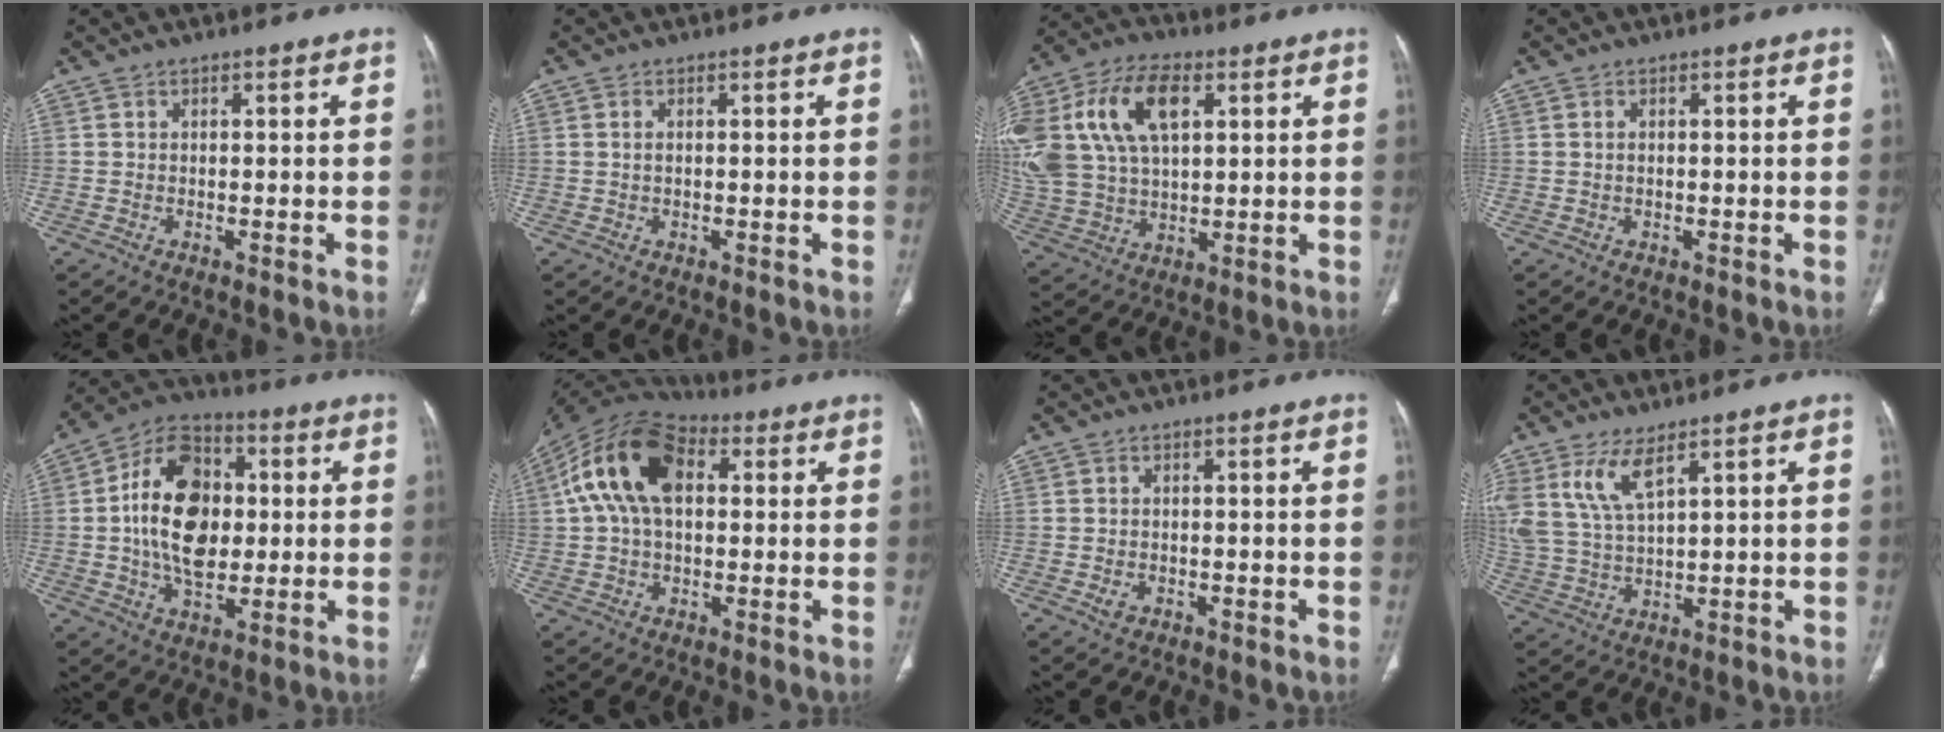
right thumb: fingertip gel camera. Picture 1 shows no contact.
{"total": 0.8, "force": [0.2, 0.4, 0.7], "torque": [-0.017, 0.003, 0.006]}
{"total": 22.7, "force": [6.8, 13.7, 16.8], "torque": [-0.372, 0.019, 0.127]}
{"total": 0.6, "force": [0.2, 0.3, 0.5], "torque": [-0.013, 0.003, 0.004]}
{"total": 18.0, "force": [1.2, 11.8, 13.5], "torque": [-0.208, 0.013, 0.016]}
{"total": 16.9, "force": [3.8, 10.2, 12.9], "torque": [-0.232, 0.030, 0.058]}
{"total": 1.7, "force": [-0.5, 1.3, 1.0], "torque": [-0.016, 0.005, -0.005]}
{"total": 8.5, "force": [5.0, 3.0, 6.2], "torque": [-0.139, -0.017, 0.113]}